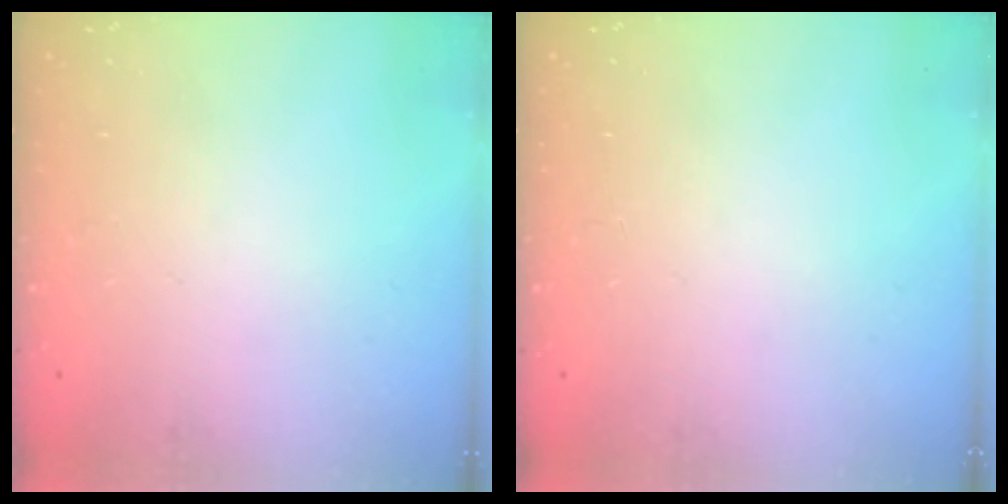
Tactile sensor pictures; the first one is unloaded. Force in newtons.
{"total": 0.0}